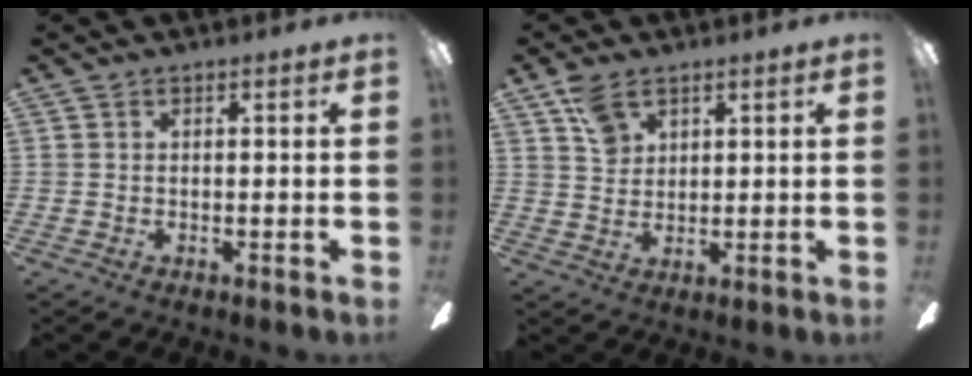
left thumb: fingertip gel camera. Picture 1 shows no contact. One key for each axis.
{"total": 6.0, "fx": 3.9, "fy": 3.6, "fz": 2.8, "tx": -0.053, "ty": -0.006, "tz": 0.073}